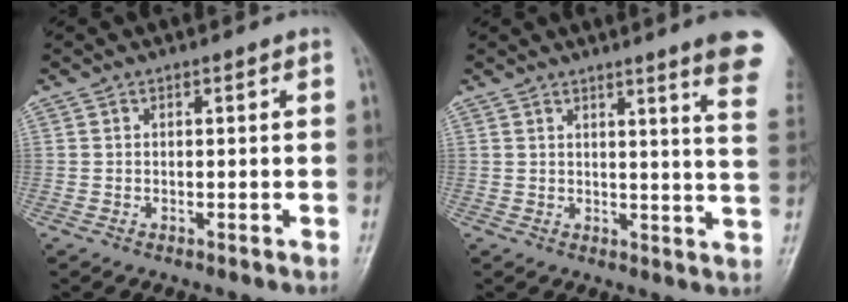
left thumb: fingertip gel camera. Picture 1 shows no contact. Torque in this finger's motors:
{"motor_torque": [3.52, 1.49, 1.76, -1.01, 0.09]}